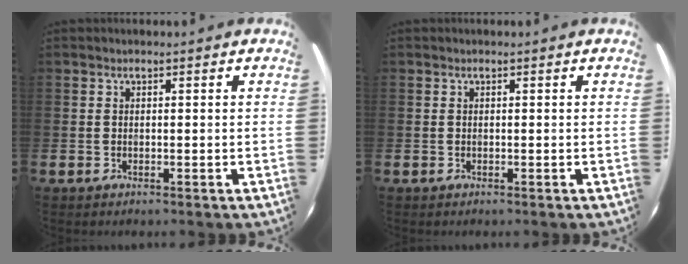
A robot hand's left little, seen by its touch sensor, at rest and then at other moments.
{"total": 0.0}